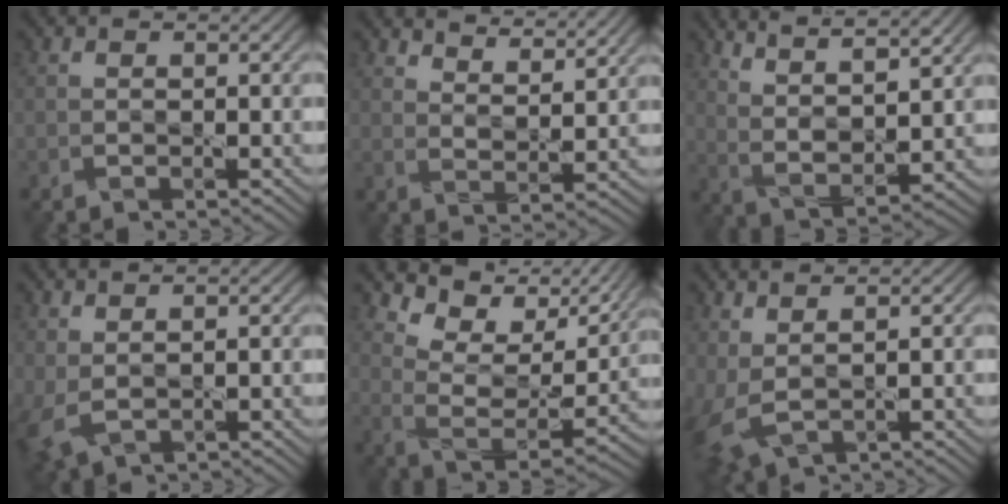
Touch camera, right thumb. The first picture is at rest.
{"total": 6.1, "force": [5.3, 1.4, 2.6], "torque": [-0.050, -0.014, 0.096]}
{"total": 9.9, "force": [7.4, 2.2, 6.1], "torque": [-0.111, -0.006, 0.118]}
{"total": 4.1, "force": [0.5, 2.6, 3.1], "torque": [-0.106, -0.007, 0.019]}
{"total": 11.8, "force": [9.2, 4.1, 6.2], "torque": [-0.143, -0.005, 0.159]}
{"total": 5.9, "force": [0.8, 3.3, 4.9], "torque": [-0.150, -0.012, 0.029]}